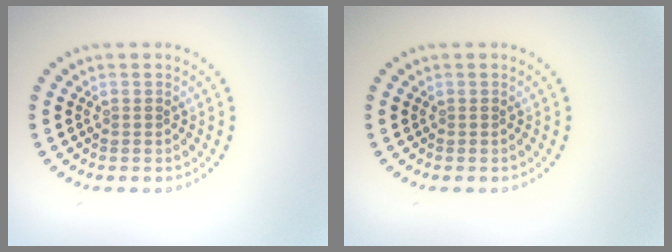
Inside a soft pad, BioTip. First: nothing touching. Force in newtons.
{"total": 0.0}